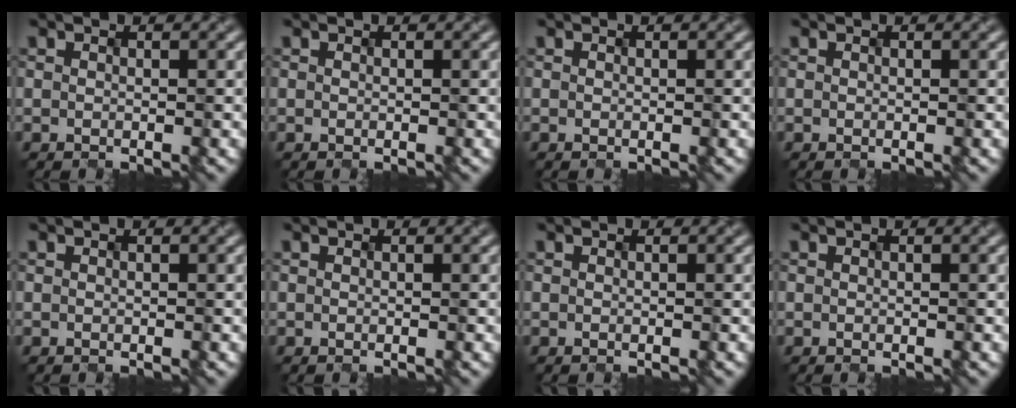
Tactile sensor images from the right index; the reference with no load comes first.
{"total": 0.0}
{"total": 0.0}
{"total": 0.0}
{"total": 0.0}
{"total": 0.0}
{"total": 0.0}
{"total": 0.0}